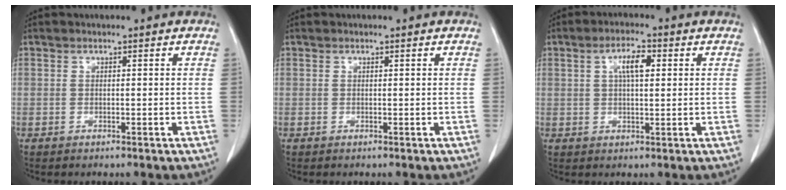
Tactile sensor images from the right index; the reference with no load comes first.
{"total": 0.0}
{"total": 4.8, "force": [1.4, 1.4, 4.3], "torque": [-0.080, 0.008, 0.025]}